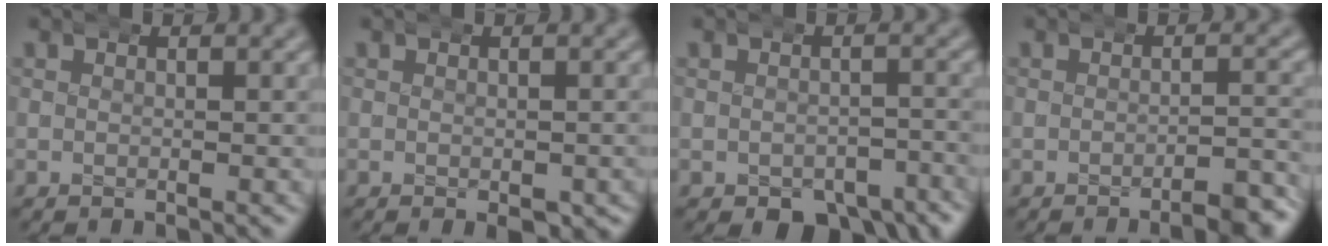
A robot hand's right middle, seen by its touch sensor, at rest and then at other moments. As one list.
[{"total": 2.7, "force": [-1.2, 1.1, 2.1], "torque": [-0.024, -0.009, -0.018]}, {"total": 6.3, "force": [-4.8, 3.0, 2.8], "torque": [-0.027, -0.016, -0.066]}, {"total": 3.7, "force": [-2.9, 0.8, 2.2], "torque": [-0.028, 0.006, -0.053]}]